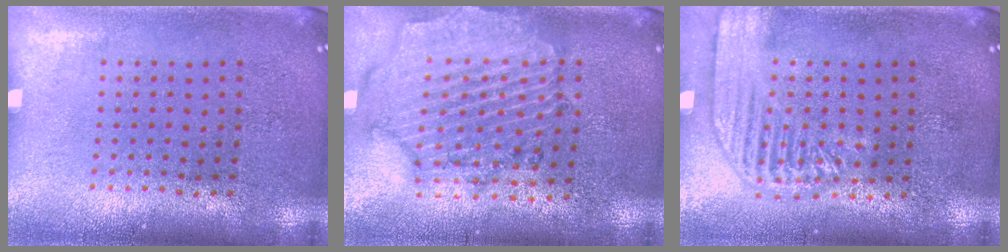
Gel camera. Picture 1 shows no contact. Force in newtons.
{"total": 1.7, "press": 1.6, "slide": 0.3}
{"total": 2.0, "press": 1.8, "slide": 0.7}